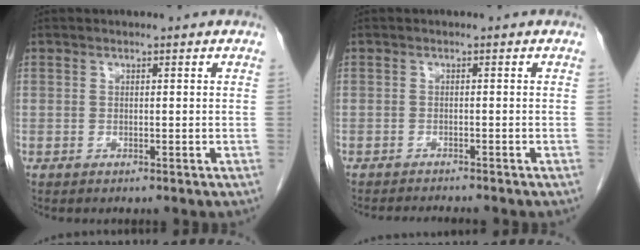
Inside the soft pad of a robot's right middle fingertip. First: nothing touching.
{"total": 4.0, "force": [-3.8, 0.0, 1.2], "torque": [-0.012, -0.011, -0.056]}